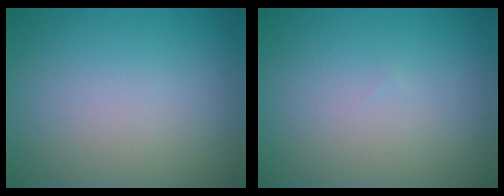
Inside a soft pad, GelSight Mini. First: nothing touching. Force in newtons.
{"total": 0.0}